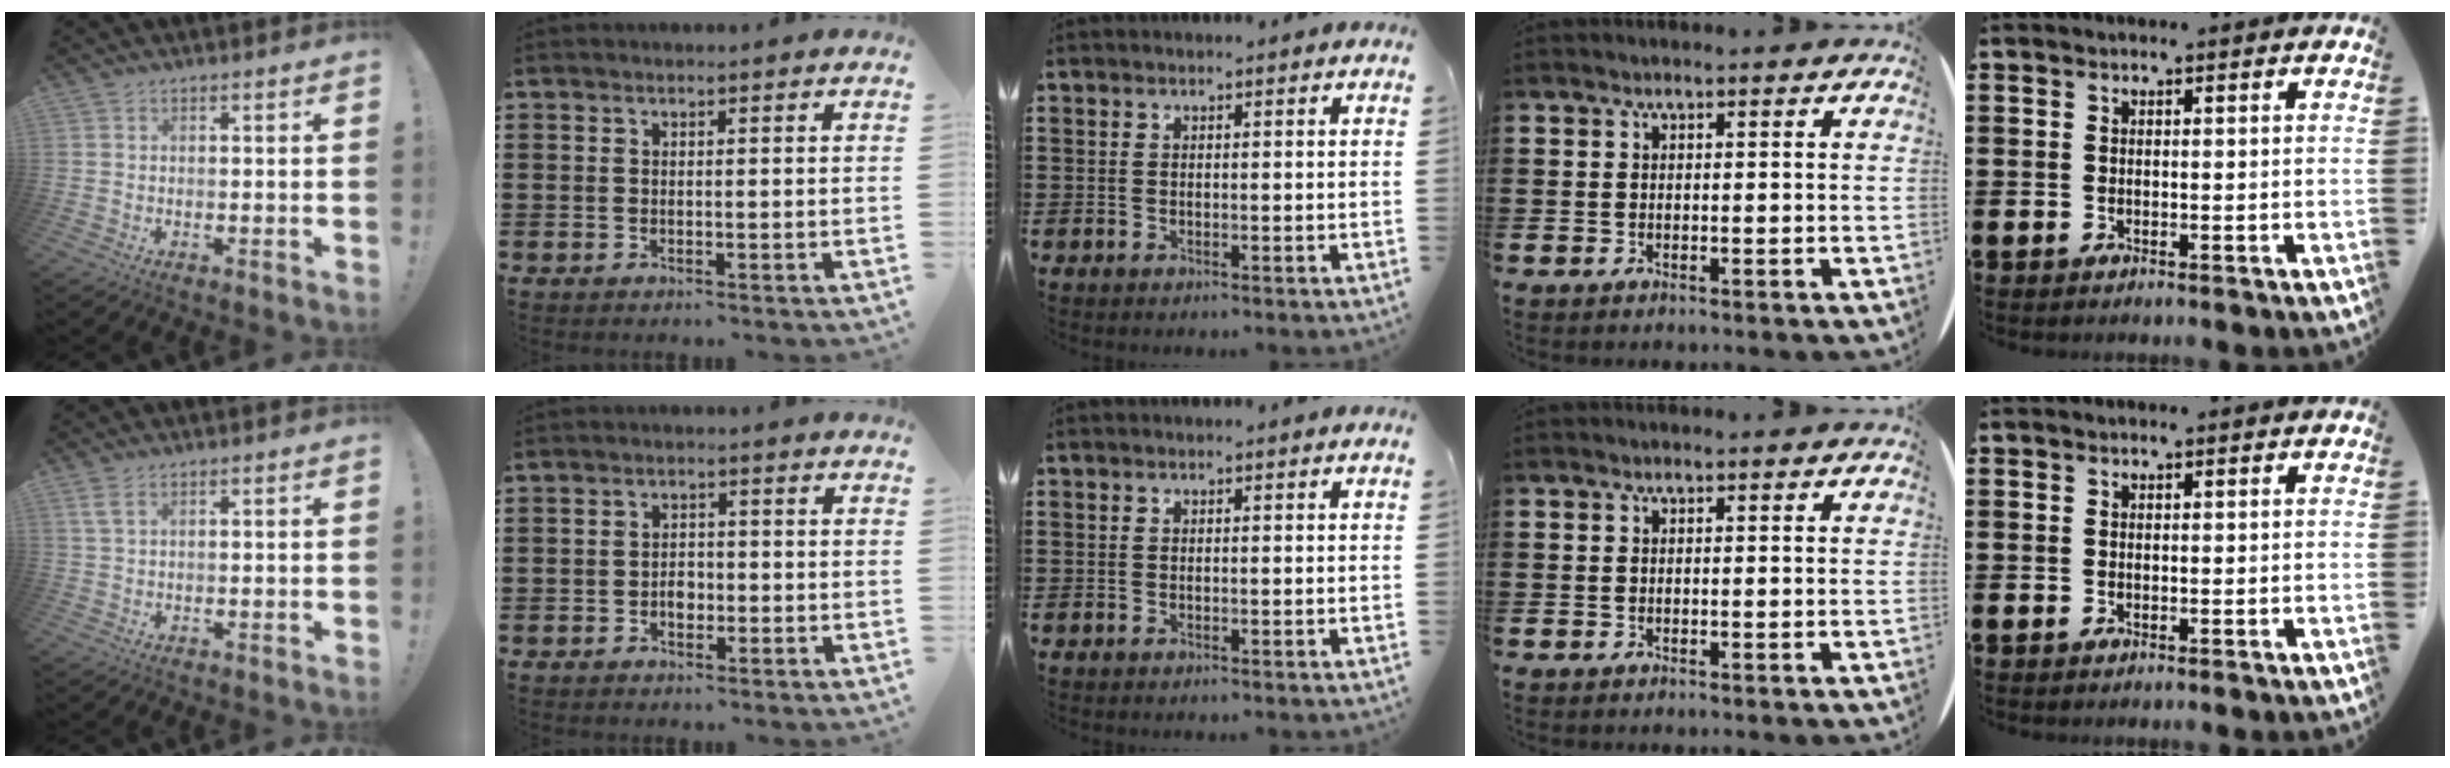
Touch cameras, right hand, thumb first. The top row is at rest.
{"thumb": {"total": 3.0, "force": [1.5, 1.2, 2.3], "torque": [-0.043, -0.001, 0.028]}, "index": {"total": 2.1, "force": [-0.8, 1.4, 1.3], "torque": [-0.027, 0.001, -0.015]}}